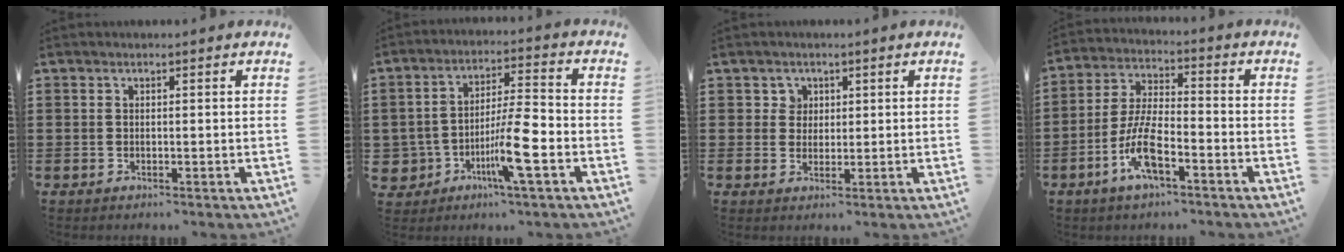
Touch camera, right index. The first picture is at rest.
{"total": 9.5, "force": [-3.9, 2.6, 8.2], "torque": [-0.161, -0.002, -0.072]}
{"total": 2.3, "force": [1.0, 2.1, 0.4], "torque": [-0.018, 0.010, 0.016]}
{"total": 8.1, "force": [-3.9, 2.3, 6.7], "torque": [-0.158, -0.011, -0.077]}